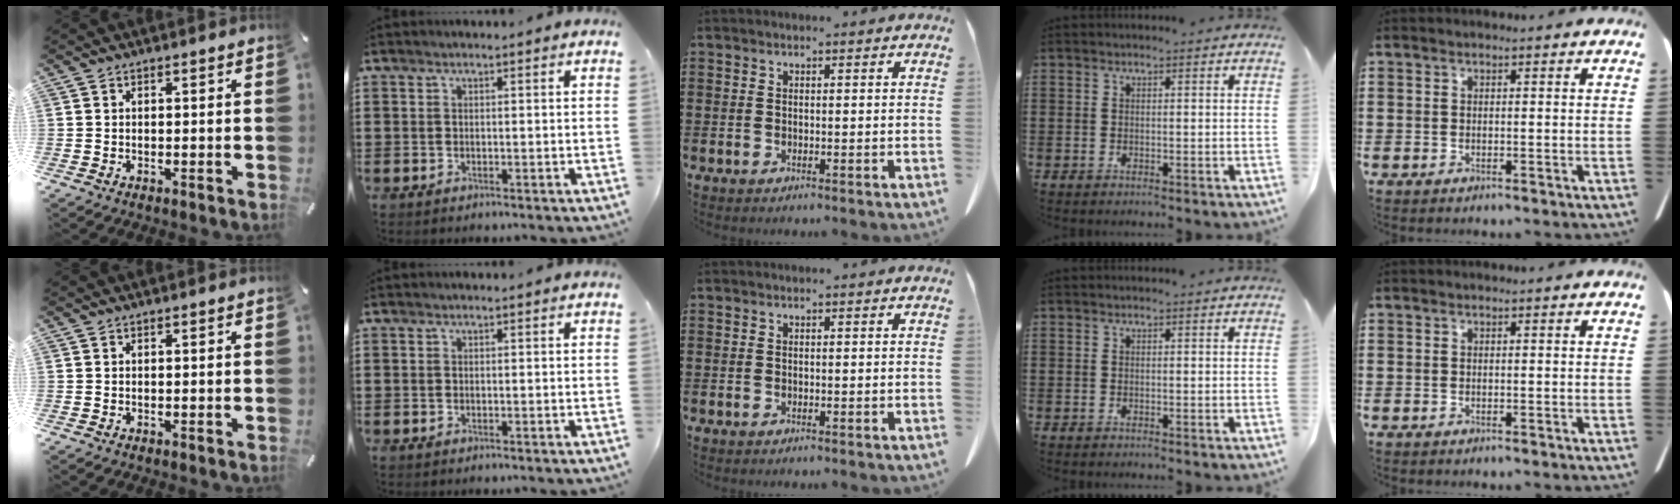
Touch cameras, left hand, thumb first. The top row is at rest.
{}